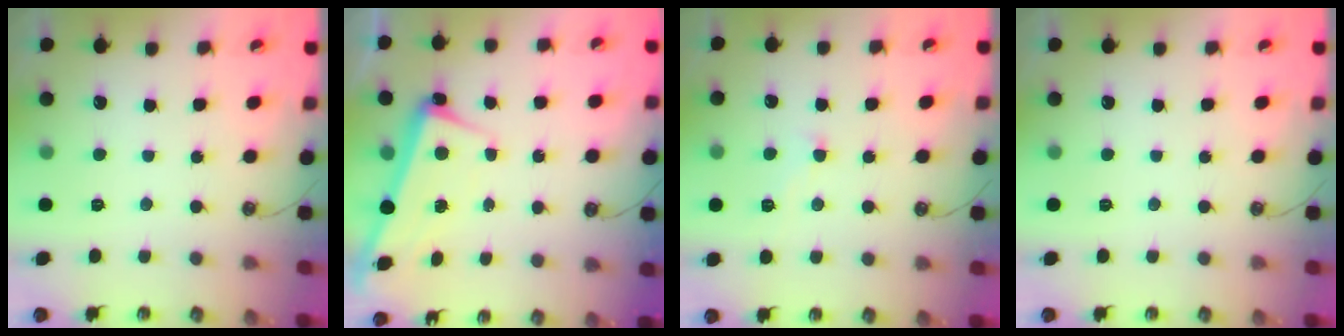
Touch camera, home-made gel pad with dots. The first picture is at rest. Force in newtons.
{"total": 2.2, "press": 2.0, "slide": 0.8}
{"total": 0.8, "press": 0.5, "slide": 0.6}
{"total": 0.0}